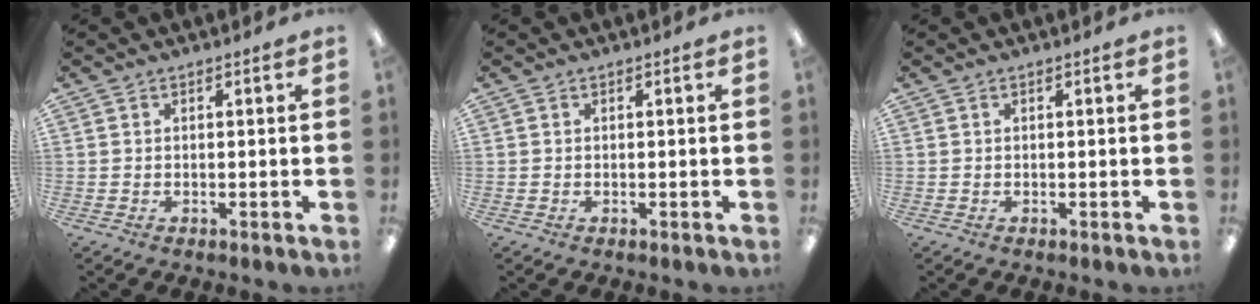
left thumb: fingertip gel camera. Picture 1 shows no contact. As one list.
[{"total": 0.0}, {"total": 0.0}]